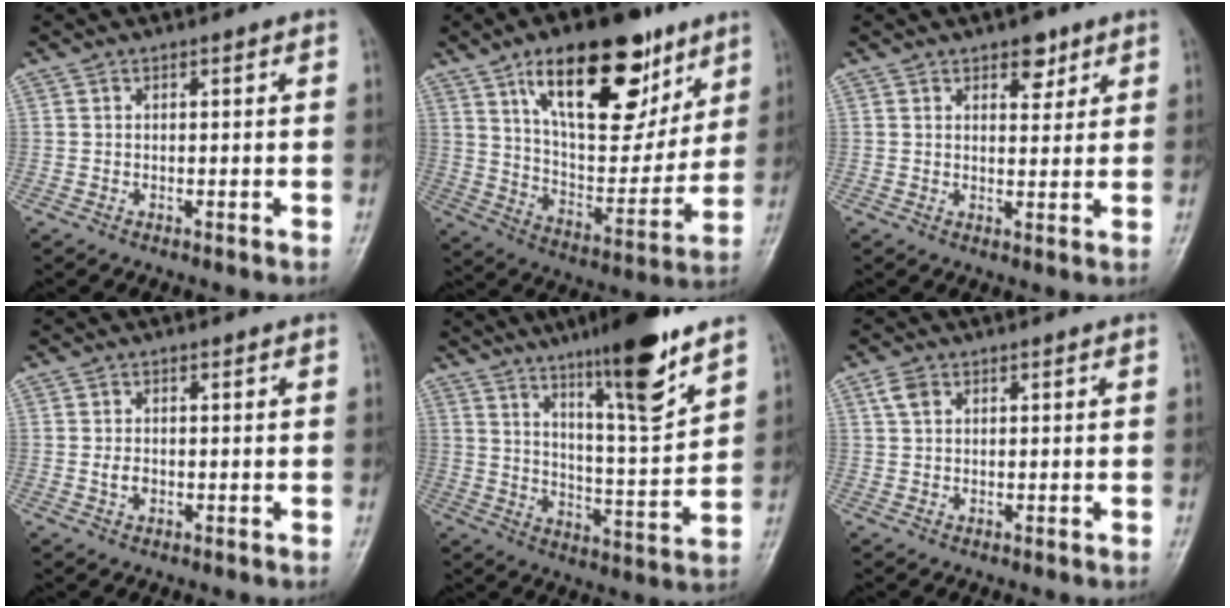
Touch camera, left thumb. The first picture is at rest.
{"total": 24.3, "force": [13.2, 11.2, 17.1], "torque": [-0.214, -0.046, 0.222]}
{"total": 4.2, "force": [2.7, 2.3, 2.4], "torque": [-0.009, -0.014, 0.036]}
{"total": 1.8, "force": [-0.1, 1.3, 1.2], "torque": [-0.021, 0.000, -0.002]}
{"total": 16.4, "force": [10.9, 2.1, 12.1], "torque": [-0.177, -0.066, 0.179]}
{"total": 2.4, "force": [1.1, 1.6, 1.5], "torque": [-0.029, 0.006, 0.023]}